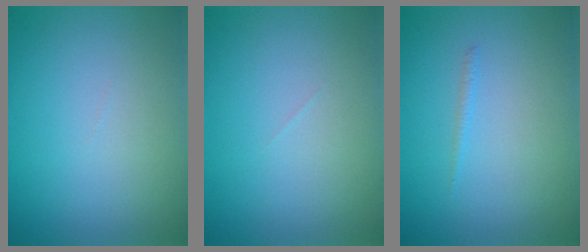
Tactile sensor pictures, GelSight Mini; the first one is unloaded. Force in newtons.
{"total": 0.0}
{"total": 0.5, "press": 0.5, "slide": 0.1}